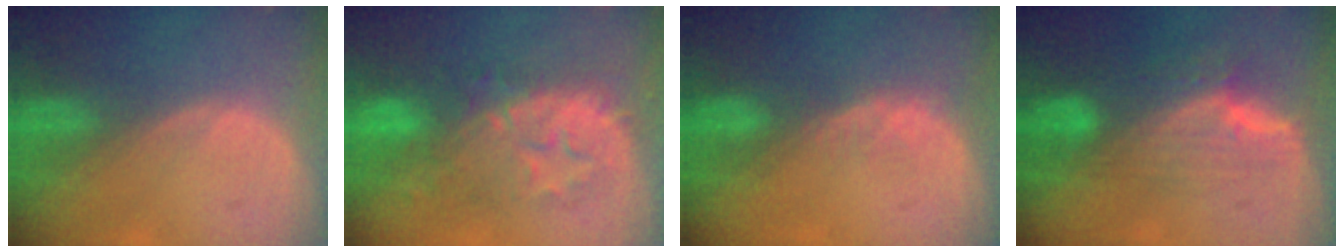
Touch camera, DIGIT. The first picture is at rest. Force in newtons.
{"total": 9.0, "press": 8.9, "slide": 1.1}
{"total": 2.1, "press": 1.5, "slide": 1.4}
{"total": 7.5, "press": 7.1, "slide": 2.6}